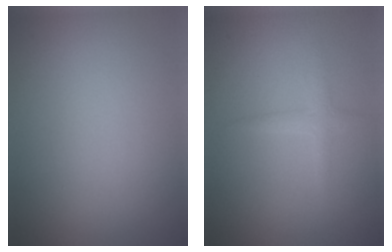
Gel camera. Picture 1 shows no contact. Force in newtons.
{"total": 1.3, "press": 1.3, "slide": 0.1}